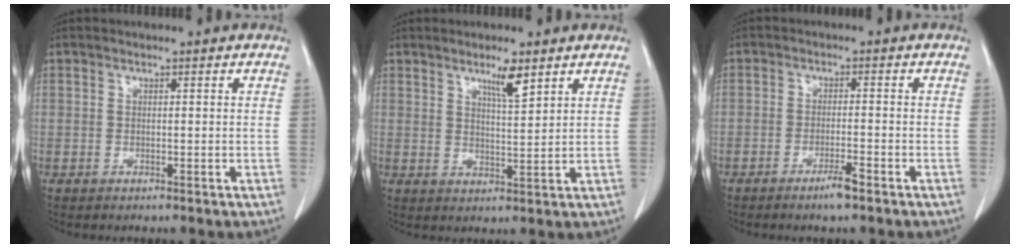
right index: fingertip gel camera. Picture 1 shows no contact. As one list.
[{"total": 4.4, "force": [2.9, 0.4, 3.2], "torque": [-0.056, -0.005, 0.052]}, {"total": 3.0, "force": [-2.0, 0.1, 2.2], "torque": [-0.037, -0.001, -0.034]}]